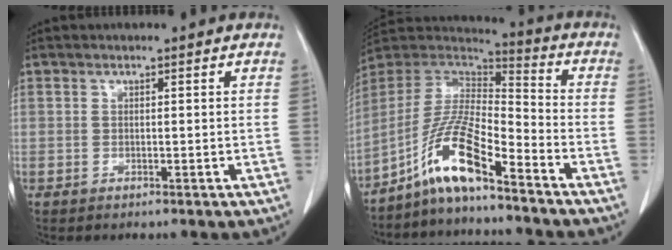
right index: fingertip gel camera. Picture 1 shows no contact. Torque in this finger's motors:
{"motor_torque": [1.04, -0.63, 0.42, 0.11]}